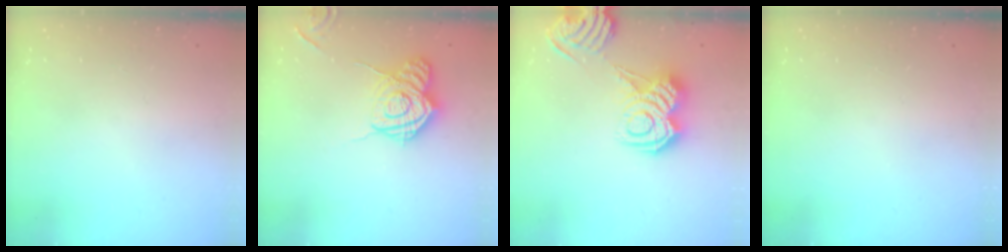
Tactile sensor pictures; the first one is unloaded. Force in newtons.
{"total": 15.8, "press": 15.8, "slide": 0.8}
{"total": 9.6, "press": 9.5, "slide": 1.1}
{"total": 0.0}